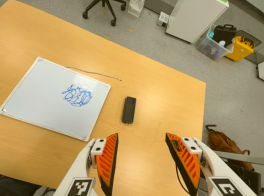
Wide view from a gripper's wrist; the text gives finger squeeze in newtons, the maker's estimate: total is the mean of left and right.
{"total": 0.0}